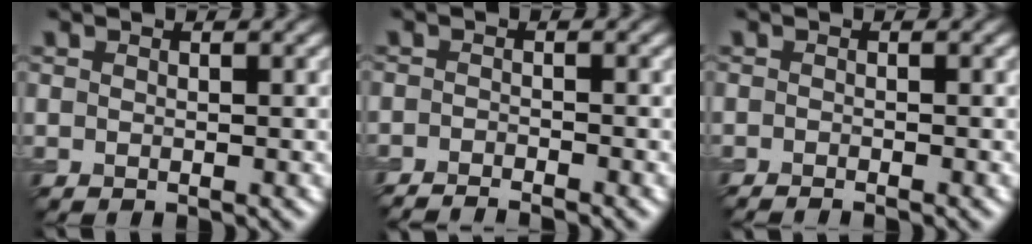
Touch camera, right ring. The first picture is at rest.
{"total": 2.5, "force": [-2.3, 0.3, 1.0], "torque": [-0.017, 0.001, -0.045]}
{"total": 1.2, "force": [-1.1, 0.1, 0.6], "torque": [-0.008, -0.001, -0.022]}